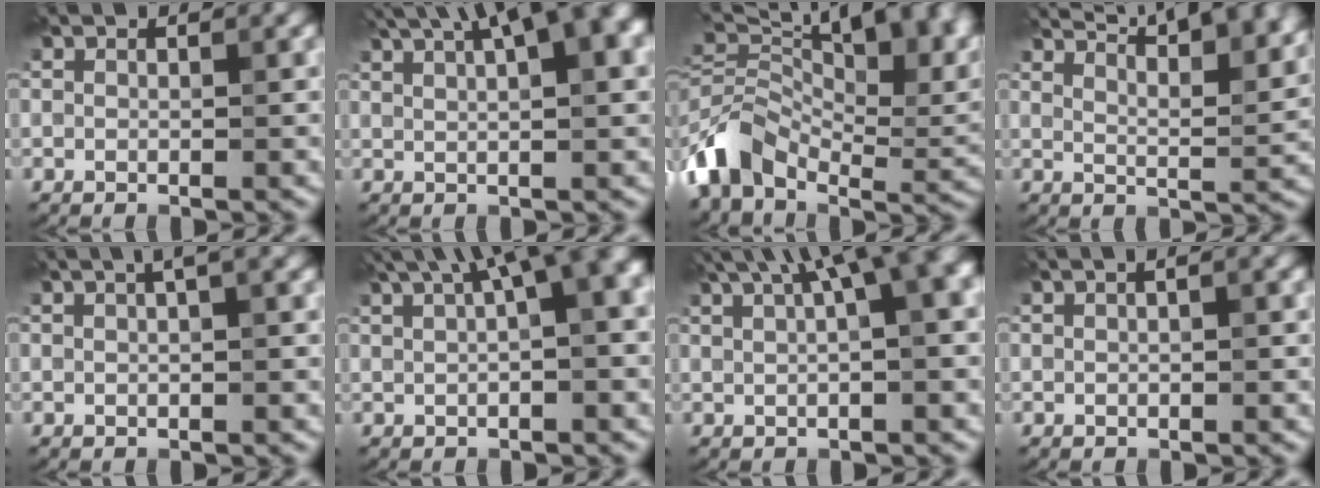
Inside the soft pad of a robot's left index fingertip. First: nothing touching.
{"total": 10.9, "force": [5.4, 3.6, 8.8], "torque": [-0.104, 0.037, 0.072]}
{"total": 13.8, "force": [0.9, 8.3, 10.9], "torque": [-0.216, 0.010, 0.026]}
{"total": 12.9, "force": [9.6, 3.9, 7.7], "torque": [-0.077, 0.039, 0.097]}
{"total": 2.2, "force": [1.1, 0.5, 1.9], "torque": [-0.024, 0.007, 0.012]}
{"total": 10.7, "force": [4.3, 3.9, 8.9], "torque": [-0.099, 0.037, 0.063]}
{"total": 11.9, "force": [5.3, 4.5, 9.7], "torque": [-0.107, 0.047, 0.067]}
{"total": 2.2, "force": [0.8, 0.8, 1.9], "torque": [-0.022, 0.007, 0.004]}